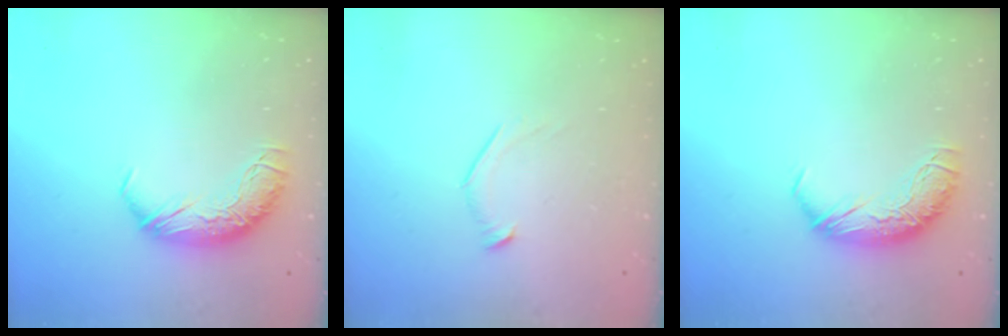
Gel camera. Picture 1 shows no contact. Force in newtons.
{"total": 7.2, "press": 7.2, "slide": 0.8}
{"total": 0.0}